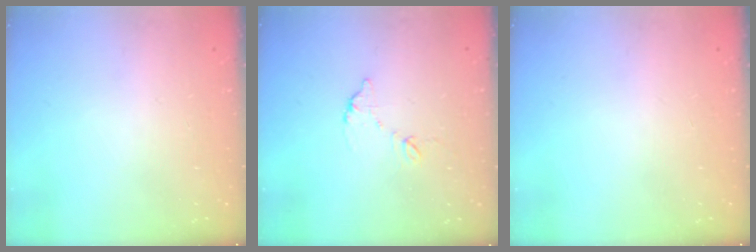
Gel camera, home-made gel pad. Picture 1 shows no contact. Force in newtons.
{"total": 6.7, "press": 6.6, "slide": 0.5}
{"total": 0.0}